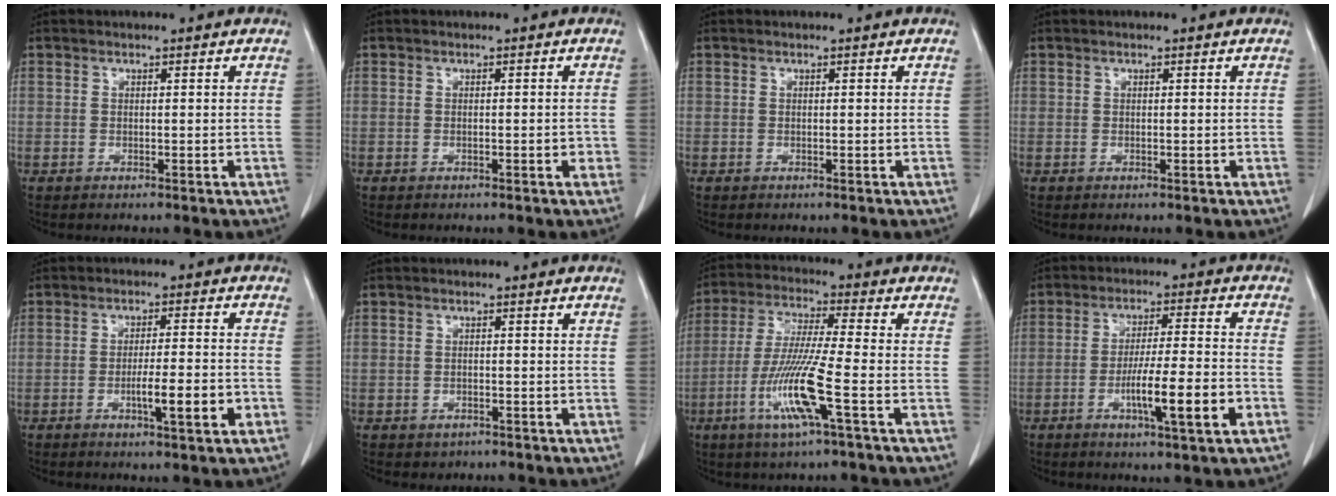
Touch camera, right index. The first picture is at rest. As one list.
[{"total": 1.3, "force": [-0.4, 0.4, 1.1], "torque": [-0.015, 0.001, -0.005]}, {"total": 0.0}, {"total": 0.0}, {"total": 6.9, "force": [-2.5, 0.5, 6.4], "torque": [-0.098, -0.004, -0.037]}, {"total": 1.6, "force": [-0.9, 1.2, 0.4], "torque": [-0.009, 0.002, -0.008]}, {"total": 11.3, "force": [-4.2, -0.5, 10.5], "torque": [-0.214, -0.017, -0.085]}, {"total": 10.7, "force": [-4.0, 0.3, 10.0], "torque": [-0.166, -0.005, -0.065]}]